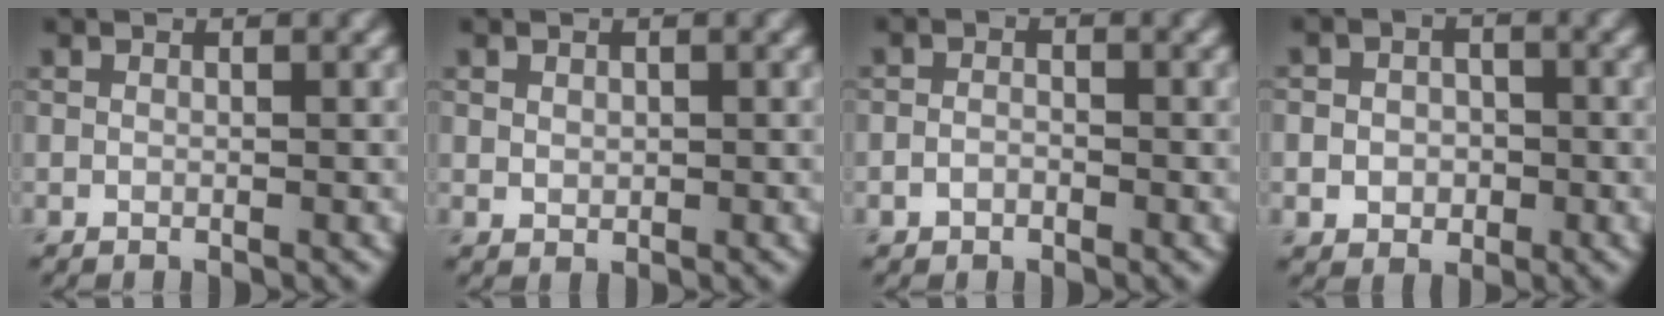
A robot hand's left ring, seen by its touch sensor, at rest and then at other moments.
{"total": 0.8, "force": [0.3, 0.7, 0.4], "torque": [-0.006, -0.003, 0.008]}
{"total": 1.1, "force": [-0.6, 0.8, 0.5], "torque": [-0.009, 0.001, -0.015]}
{"total": 3.5, "force": [-0.5, 3.0, 1.7], "torque": [-0.009, -0.001, -0.023]}